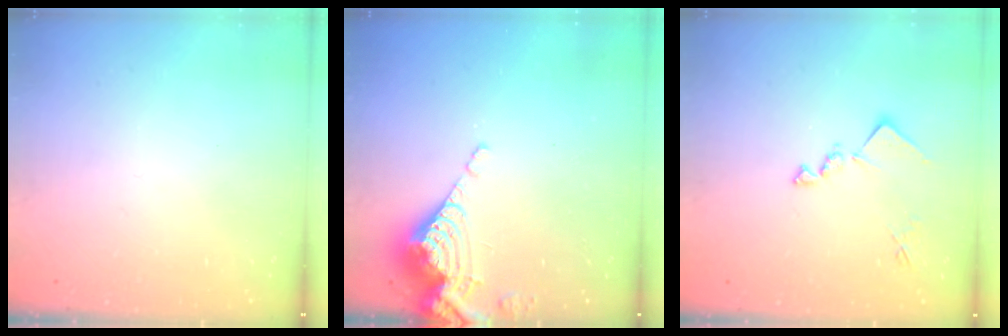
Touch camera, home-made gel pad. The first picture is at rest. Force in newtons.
{"total": 9.1, "press": 9.0, "slide": 1.0}
{"total": 11.1, "press": 11.1, "slide": 0.2}